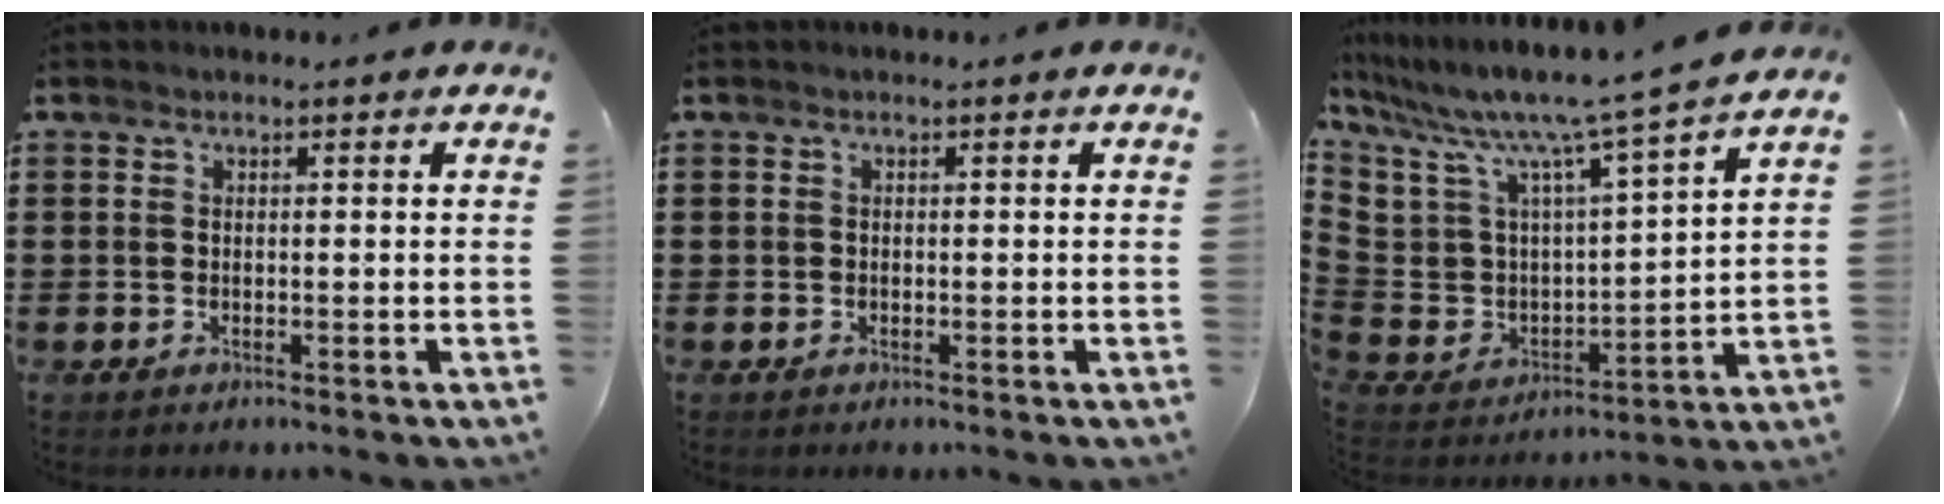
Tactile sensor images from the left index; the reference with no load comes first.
{"total": 0.0}
{"total": 8.6, "force": [7.1, 1.6, 4.7], "torque": [-0.123, -0.054, 0.112]}